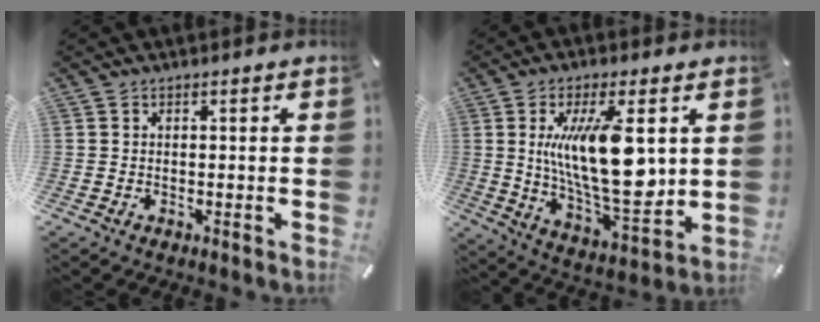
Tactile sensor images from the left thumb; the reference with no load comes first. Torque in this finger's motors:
{"motor_torque": [1.80, 3.21, 2.01, -0.76, 0.70]}